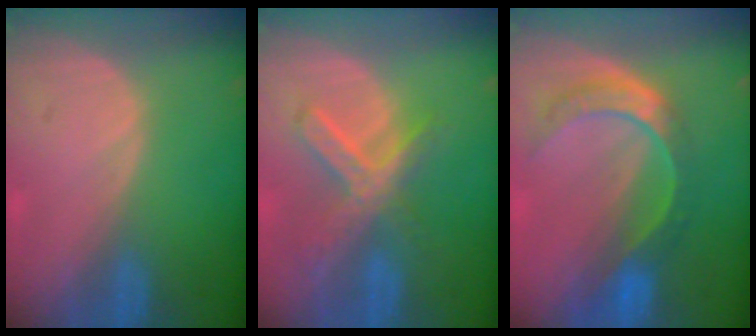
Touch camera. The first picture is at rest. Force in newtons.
{"total": 7.3, "press": 6.3, "slide": 3.8}
{"total": 8.3, "press": 7.0, "slide": 4.5}